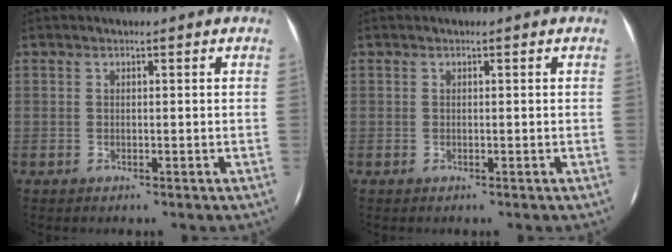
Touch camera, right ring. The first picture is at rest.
{"total": 0.0}